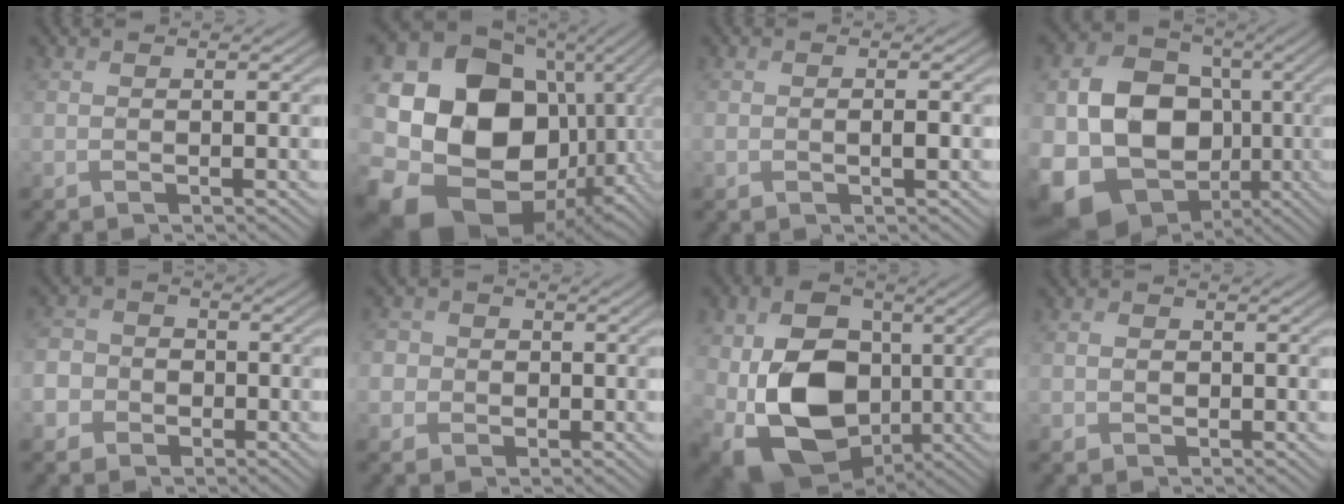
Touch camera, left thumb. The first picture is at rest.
{"total": 21.9, "force": [-1.6, 18.0, 12.4], "torque": [-0.284, -0.053, 0.006]}
{"total": 1.4, "force": [-0.2, 0.8, 1.1], "torque": [-0.021, -0.002, -0.001]}
{"total": 18.7, "force": [-4.2, 15.4, 9.7], "torque": [-0.239, -0.044, -0.077]}
{"total": 6.2, "force": [-2.4, 5.5, 1.6], "torque": [-0.055, -0.006, -0.066]}
{"total": 4.2, "force": [-0.1, 4.0, 1.0], "torque": [-0.027, 0.009, -0.024]}
{"total": 14.4, "force": [-1.2, 10.1, 10.2], "torque": [-0.217, -0.019, -0.018]}
{"total": 1.5, "force": [-0.3, 1.4, 0.6], "torque": [-0.013, -0.005, -0.007]}